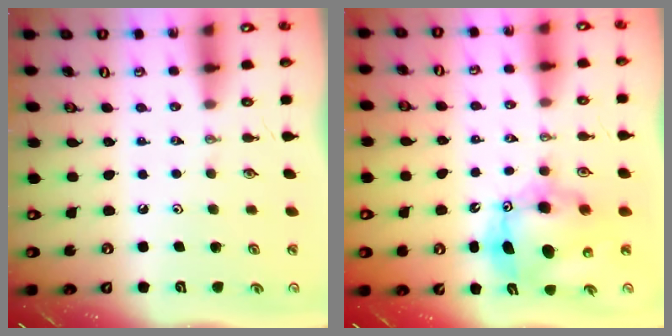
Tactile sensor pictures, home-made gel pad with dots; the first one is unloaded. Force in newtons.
{"total": 11.2, "press": 10.9, "slide": 2.7}